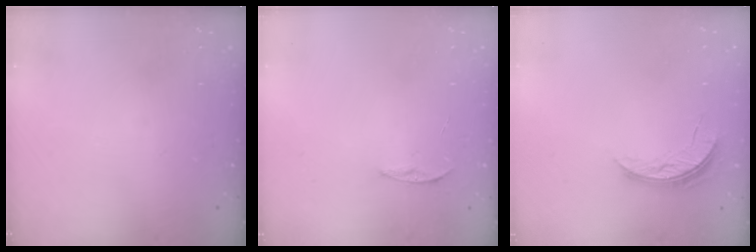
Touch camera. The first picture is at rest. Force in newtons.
{"total": 3.7, "press": 3.7, "slide": 0.5}
{"total": 5.1, "press": 5.1, "slide": 0.4}